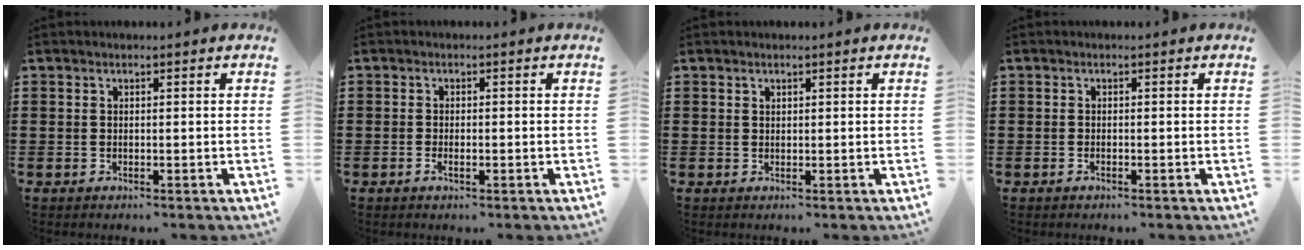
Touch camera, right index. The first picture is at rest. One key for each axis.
{"total": 1.4, "fx": -0.6, "fy": 0.4, "fz": 1.2, "tx": -0.023, "ty": -0.001, "tz": -0.011}
{"total": 0.6, "fx": 0.4, "fy": 0.4, "fz": 0.1, "tx": -0.003, "ty": 0.001, "tz": 0.009}
{"total": 0.5, "fx": -0.4, "fy": 0.0, "fz": 0.3, "tx": -0.007, "ty": -0.003, "tz": -0.008}